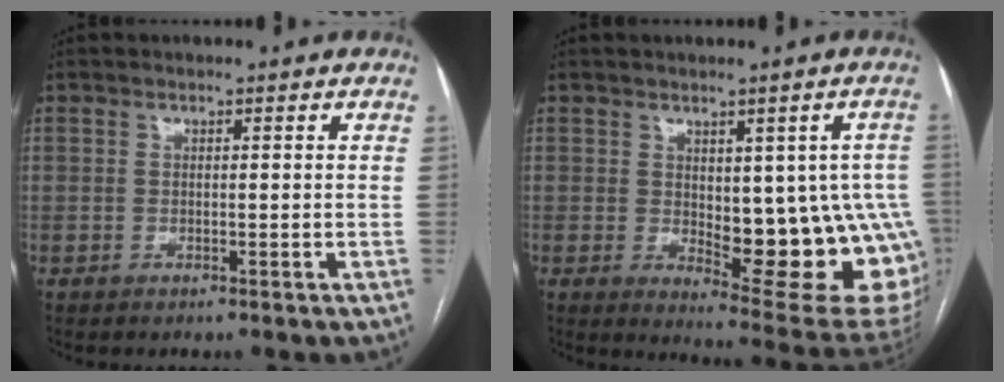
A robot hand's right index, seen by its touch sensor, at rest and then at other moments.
{"total": 16.9, "force": [-1.7, 5.8, 15.7], "torque": [-0.132, 0.004, 0.001]}